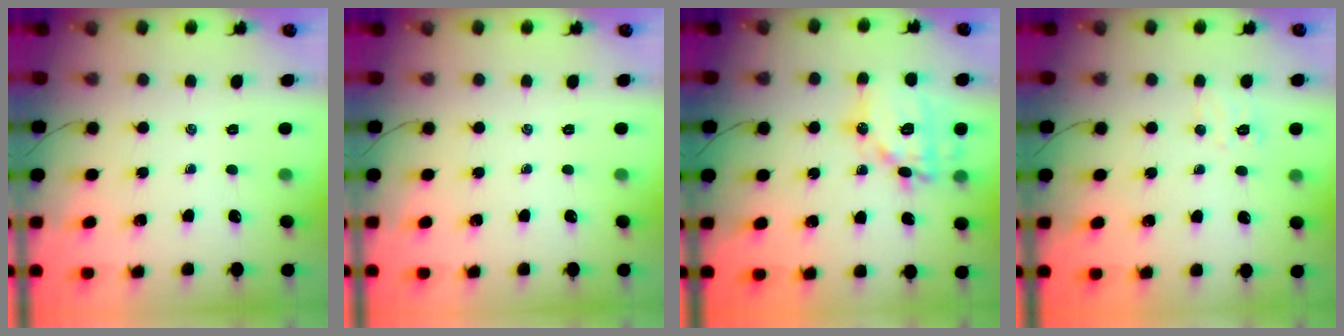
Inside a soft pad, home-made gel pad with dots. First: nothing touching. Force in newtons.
{"total": 0.0}
{"total": 15.9, "press": 15.8, "slide": 1.5}
{"total": 6.3, "press": 6.2, "slide": 1.2}